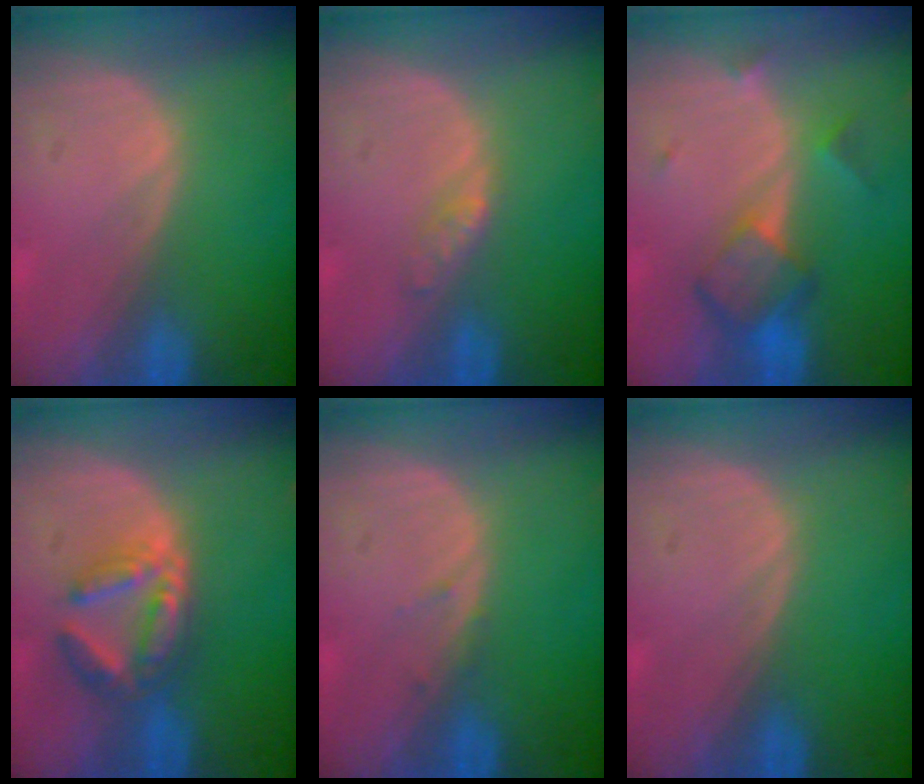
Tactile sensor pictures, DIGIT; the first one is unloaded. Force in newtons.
{"total": 1.7, "press": 1.7, "slide": 0.2}
{"total": 6.0, "press": 5.2, "slide": 3.0}
{"total": 5.8, "press": 5.5, "slide": 1.8}
{"total": 0.8, "press": 0.7, "slide": 0.3}
{"total": 0.0}